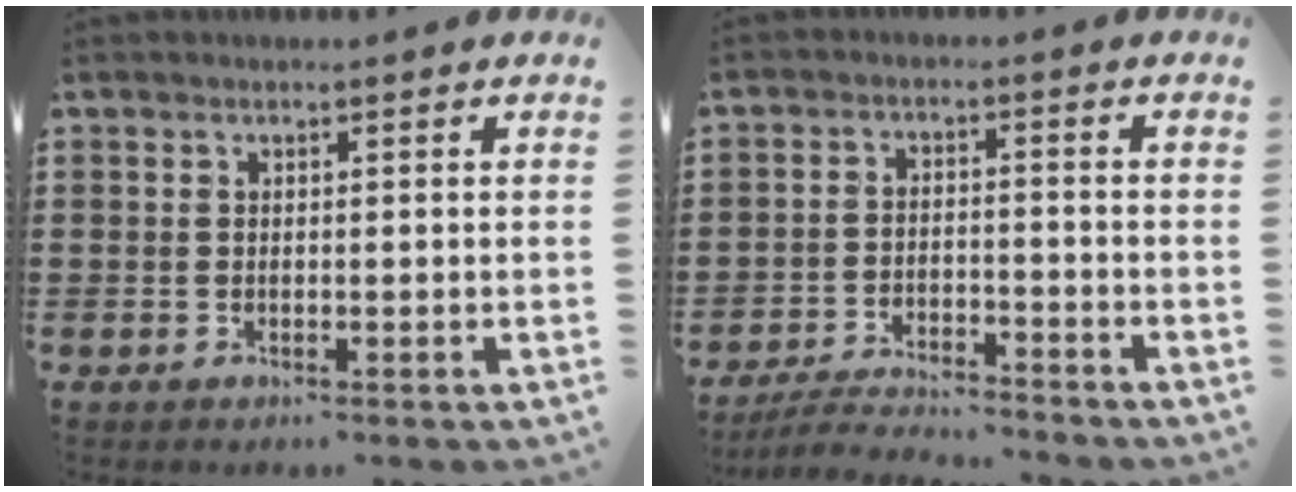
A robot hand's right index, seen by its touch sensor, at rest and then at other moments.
{"total": 4.4, "force": [-4.3, 0.2, 0.9], "torque": [-0.024, -0.001, -0.090]}